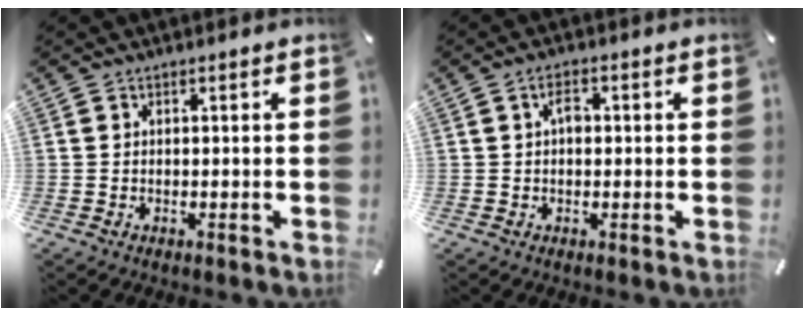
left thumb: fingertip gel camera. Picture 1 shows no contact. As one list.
[{"total": 2.8, "force": [0.4, 1.7, 2.2], "torque": [-0.037, 0.004, 0.003]}]